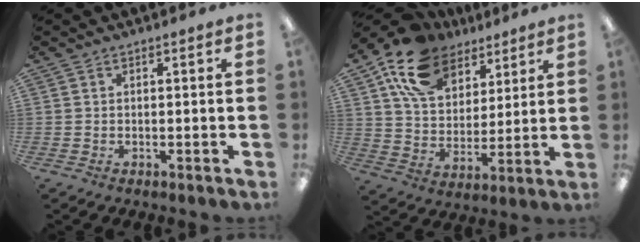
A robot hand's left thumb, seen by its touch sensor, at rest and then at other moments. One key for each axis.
{"total": 16.8, "fx": 10.8, "fy": 10.5, "fz": 7.6, "tx": -0.149, "ty": -0.044, "tz": 0.202}